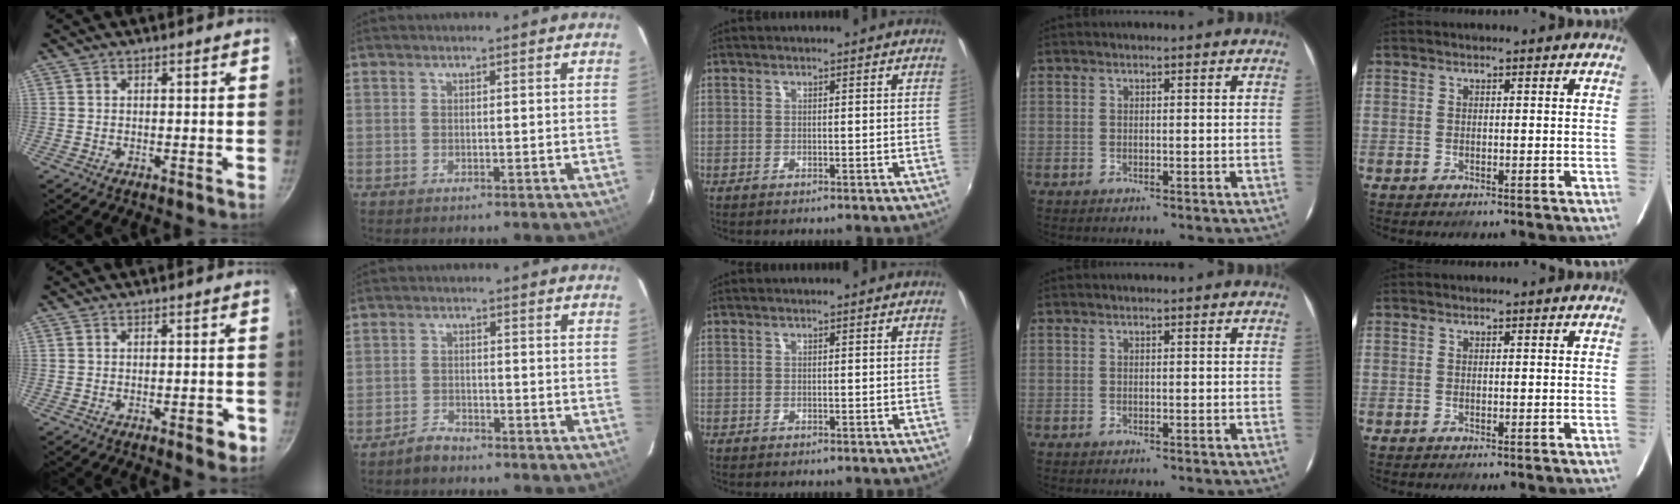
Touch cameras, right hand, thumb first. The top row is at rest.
{"thumb": {"total": 3.7, "force": [-1.6, 1.4, 3.0], "torque": [-0.029, 0.010, -0.017]}, "index": {"total": 2.9, "force": [-2.6, 1.3, 0.5], "torque": [-0.018, 0.008, -0.046]}}